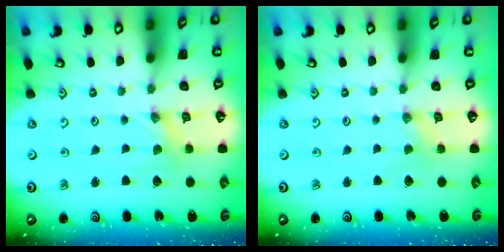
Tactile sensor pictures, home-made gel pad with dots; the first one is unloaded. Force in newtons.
{"total": 0.9, "press": 0.9, "slide": 0.2}